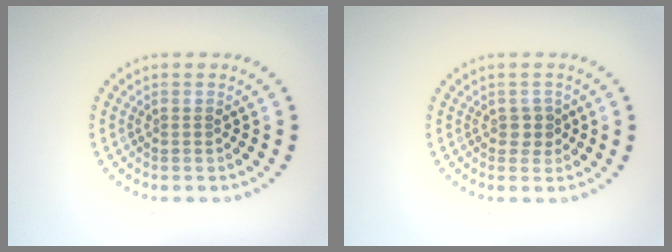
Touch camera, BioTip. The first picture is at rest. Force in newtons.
{"total": 1.4, "press": 1.3, "slide": 0.7}